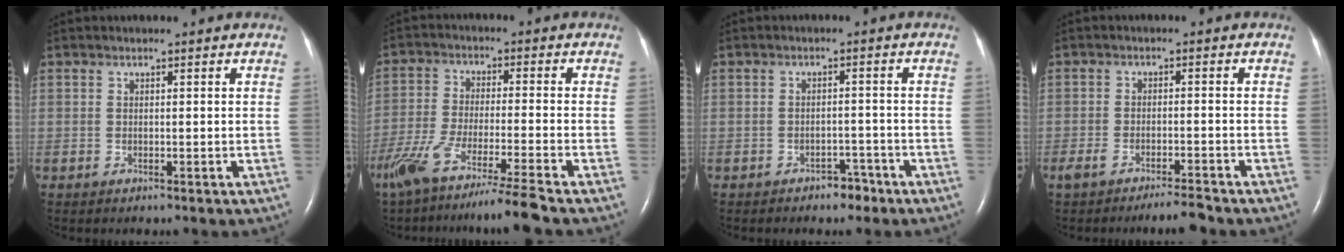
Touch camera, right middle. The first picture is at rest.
{"total": 12.7, "force": [-9.9, -1.5, 7.8], "torque": [-0.134, -0.047, -0.169]}
{"total": 2.7, "force": [-2.0, 1.4, 1.0], "torque": [-0.015, 0.003, -0.025]}
{"total": 3.9, "force": [-3.4, 0.3, 2.0], "torque": [-0.039, -0.003, -0.059]}